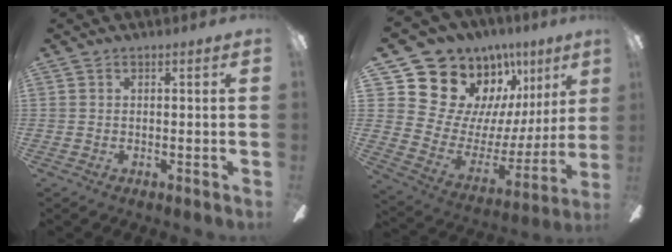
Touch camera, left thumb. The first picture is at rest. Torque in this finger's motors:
{"motor_torque": [0.33, 1.28, 1.18, -1.59, 0.03]}